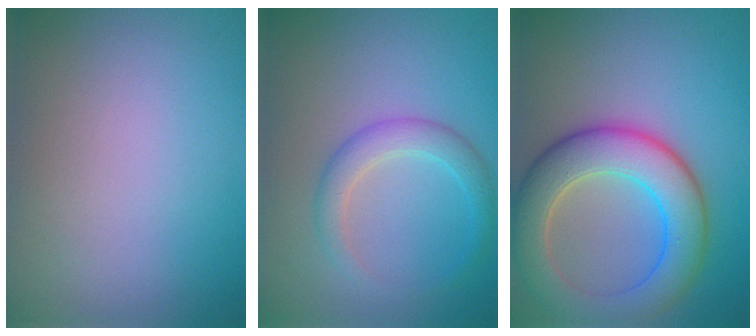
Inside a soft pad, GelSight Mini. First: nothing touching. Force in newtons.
{"total": 2.8, "press": 2.7, "slide": 0.2}
{"total": 8.0, "press": 8.0, "slide": 0.4}